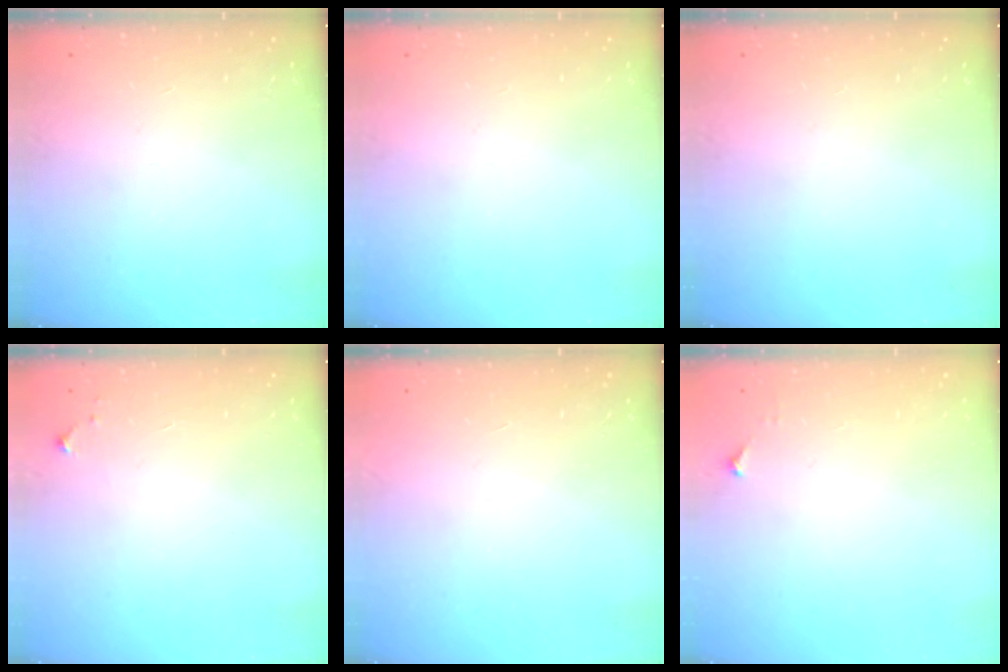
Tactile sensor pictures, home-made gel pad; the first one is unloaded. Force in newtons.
{"total": 0.0}
{"total": 0.0}
{"total": 4.3, "press": 4.3, "slide": 0.7}
{"total": 1.6, "press": 1.6, "slide": 0.1}
{"total": 3.4, "press": 3.4, "slide": 0.4}